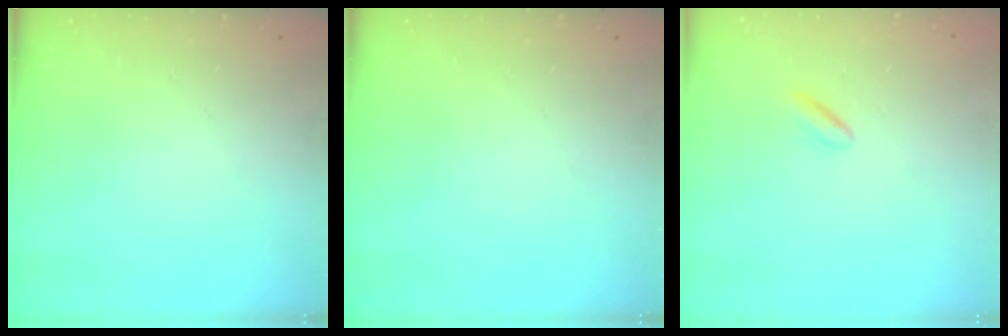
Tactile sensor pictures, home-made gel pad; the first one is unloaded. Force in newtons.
{"total": 0.0}
{"total": 1.9, "press": 1.7, "slide": 0.9}